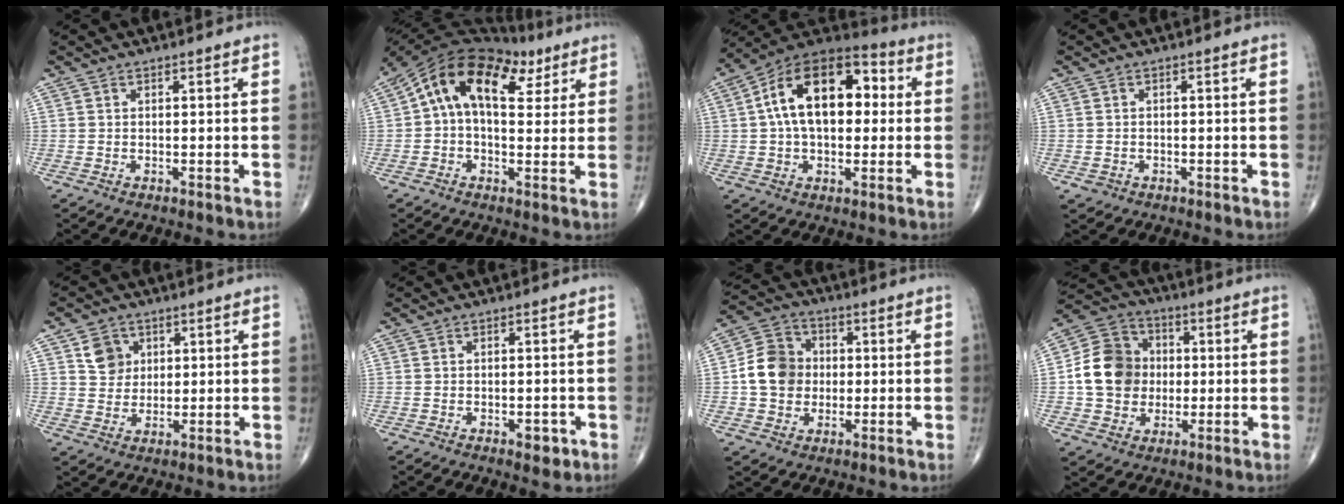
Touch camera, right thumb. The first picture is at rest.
{"total": 17.0, "force": [6.0, 9.7, 12.6], "torque": [-0.193, 0.034, 0.091]}
{"total": 19.2, "force": [2.9, 11.3, 15.2], "torque": [-0.230, 0.035, 0.037]}
{"total": 1.5, "force": [-0.6, 1.3, 0.3], "torque": [-0.002, 0.005, -0.006]}
{"total": 5.5, "force": [2.1, 4.7, 1.9], "torque": [-0.010, -0.009, 0.037]}
{"total": 2.7, "force": [-1.1, 1.5, 1.9], "torque": [-0.016, 0.004, -0.012]}
{"total": 10.2, "force": [-0.2, 8.8, 5.1], "torque": [-0.071, 0.019, -0.013]}
{"total": 13.1, "force": [0.1, 11.3, 6.7], "torque": [-0.099, 0.024, -0.003]}